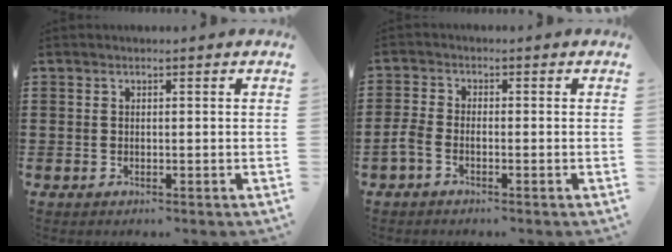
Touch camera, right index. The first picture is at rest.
{"total": 2.0, "force": [-1.3, 0.7, 1.4], "torque": [-0.042, -0.003, -0.029]}